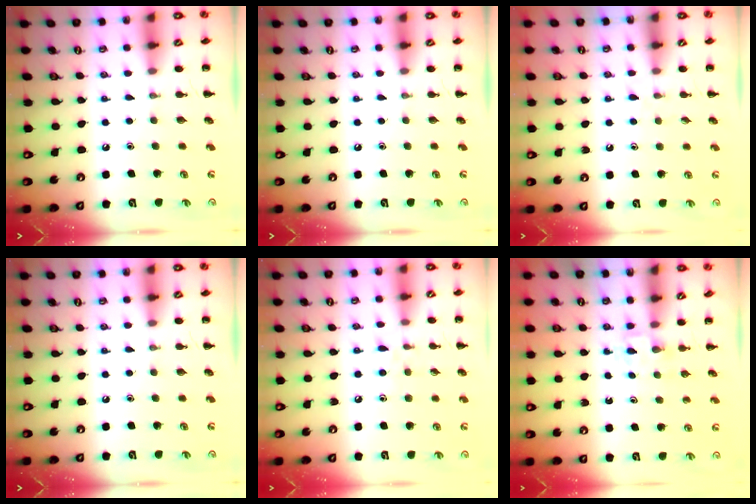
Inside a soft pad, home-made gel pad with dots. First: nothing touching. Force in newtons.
{"total": 0.0}
{"total": 3.4, "press": 3.0, "slide": 1.6}
{"total": 0.0}
{"total": 5.1, "press": 4.7, "slide": 1.9}
{"total": 2.6, "press": 2.4, "slide": 1.0}